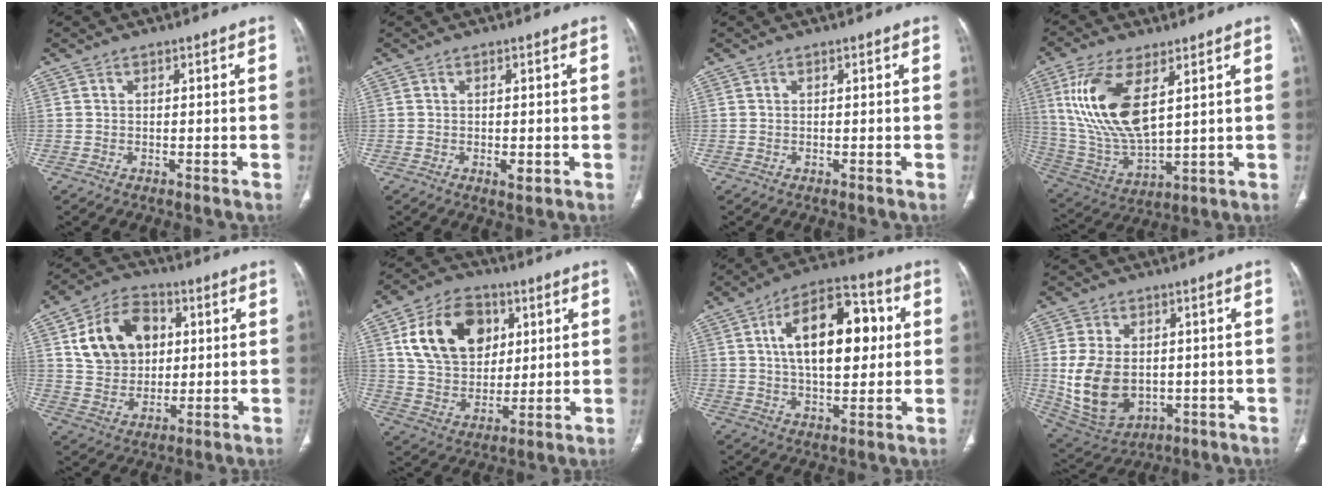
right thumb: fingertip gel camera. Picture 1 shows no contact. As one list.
[{"total": 1.9, "force": [-0.5, 0.9, 1.6], "torque": [-0.023, -0.004, -0.003]}, {"total": 0.0}, {"total": 17.5, "force": [5.8, 7.8, 14.6], "torque": [-0.298, -0.024, 0.123]}, {"total": 14.4, "force": [3.9, 10.9, 8.6], "torque": [-0.118, 0.004, 0.071]}, {"total": 17.8, "force": [5.9, 12.9, 10.7], "torque": [-0.154, -0.009, 0.109]}, {"total": 18.4, "force": [3.6, 9.6, 15.3], "torque": [-0.213, 0.015, 0.053]}, {"total": 13.9, "force": [-0.7, 9.8, 9.9], "torque": [-0.173, -0.004, 0.016]}]